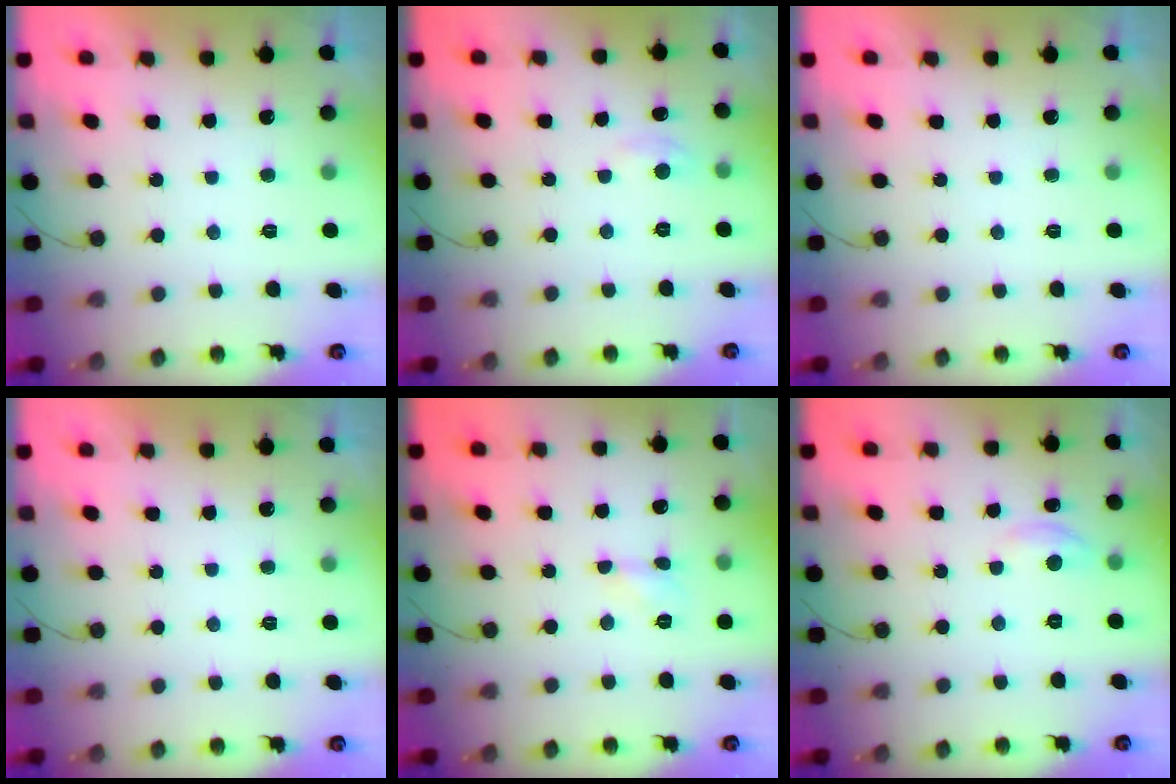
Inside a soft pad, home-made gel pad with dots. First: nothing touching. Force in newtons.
{"total": 2.3, "press": 2.3, "slide": 0.3}
{"total": 0.0}
{"total": 0.0}
{"total": 3.6, "press": 3.6, "slide": 0.5}
{"total": 2.9, "press": 2.9, "slide": 0.3}